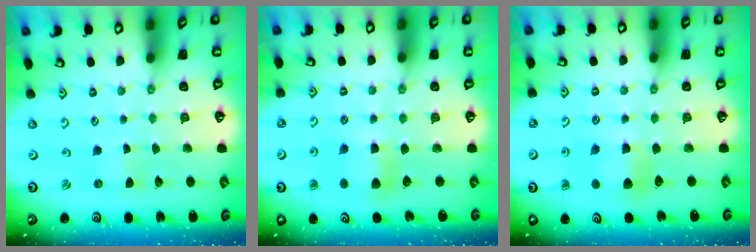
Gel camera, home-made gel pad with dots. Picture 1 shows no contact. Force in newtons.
{"total": 5.9, "press": 5.9, "slide": 0.3}
{"total": 5.8, "press": 5.8, "slide": 0.1}